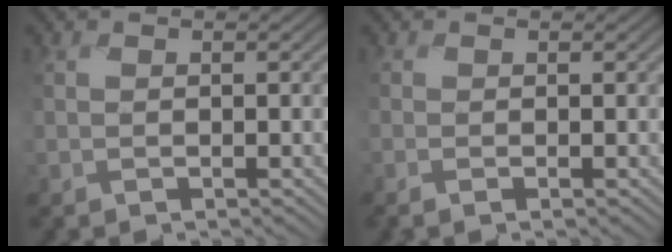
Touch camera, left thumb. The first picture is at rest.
{"total": 1.0, "force": [-0.2, -0.8, -0.7], "torque": [0.018, 0.002, -0.006]}